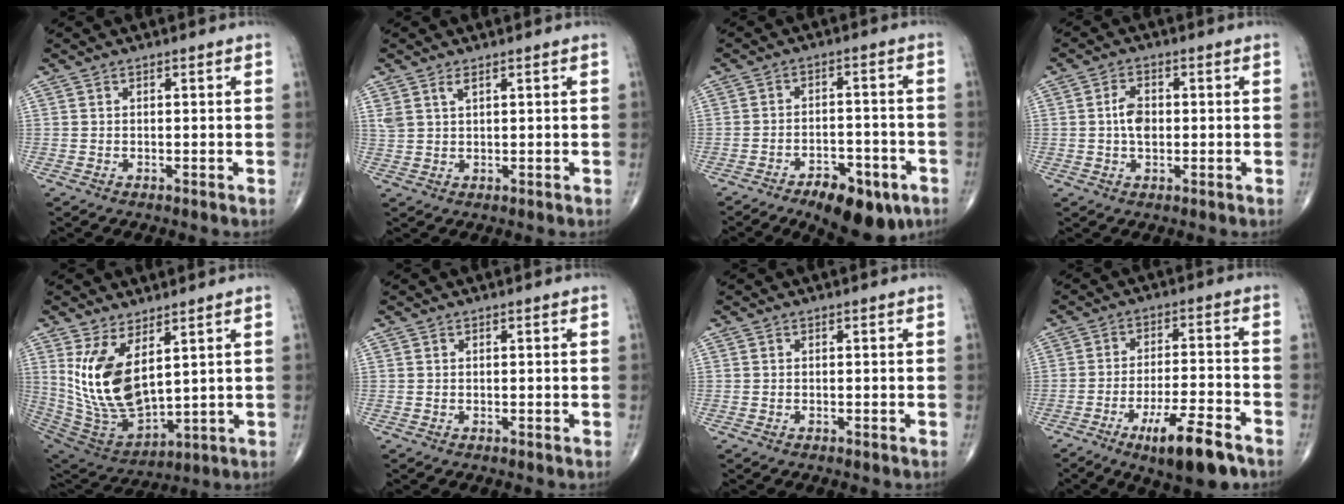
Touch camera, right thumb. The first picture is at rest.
{"total": 2.2, "force": [1.4, 0.8, 1.5], "torque": [-0.036, 0.001, 0.037]}
{"total": 11.8, "force": [-7.1, 5.3, 7.8], "torque": [-0.092, 0.034, -0.099]}
{"total": 4.3, "force": [0.0, 2.7, 3.4], "torque": [-0.061, 0.007, -0.005]}
{"total": 15.4, "force": [5.0, 7.5, 12.5], "torque": [-0.232, -0.035, 0.122]}
{"total": 0.0}
{"total": 0.0}
{"total": 12.3, "force": [-7.4, 3.1, 9.4], "torque": [-0.151, 0.035, -0.113]}